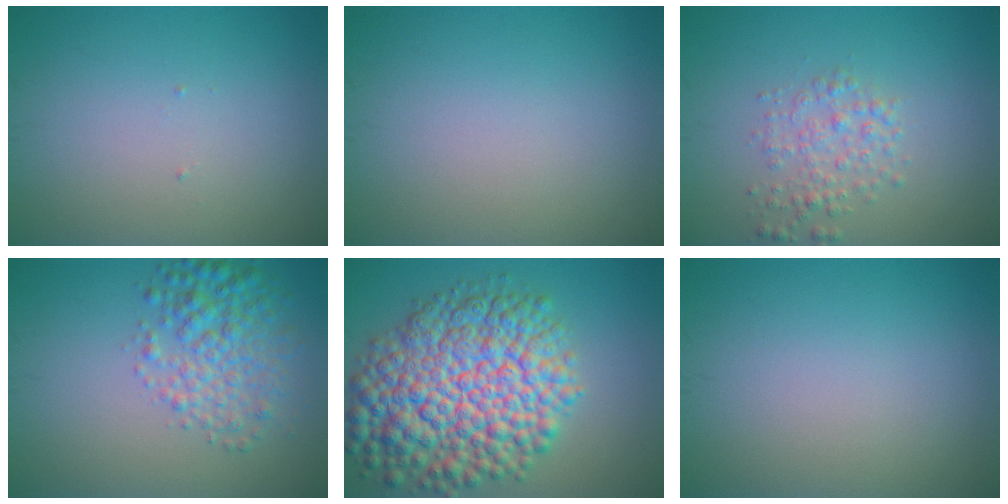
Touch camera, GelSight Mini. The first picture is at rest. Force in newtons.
{"total": 0.0}
{"total": 2.5, "press": 2.5, "slide": 0.1}
{"total": 4.4, "press": 4.4, "slide": 0.1}
{"total": 12.8, "press": 12.8, "slide": 0.4}
{"total": 0.0}